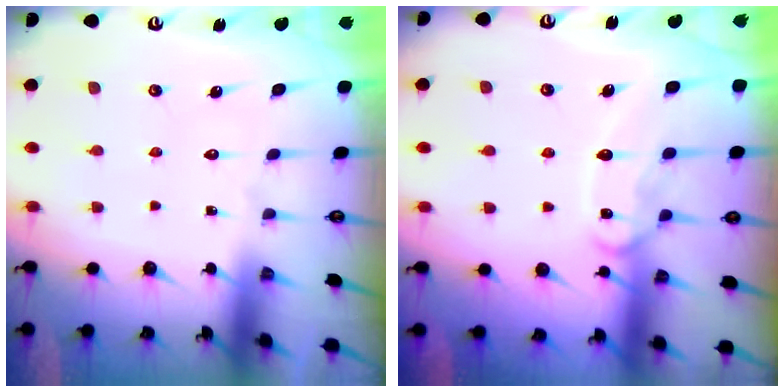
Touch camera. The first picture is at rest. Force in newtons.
{"total": 12.1, "press": 12.1, "slide": 1.1}